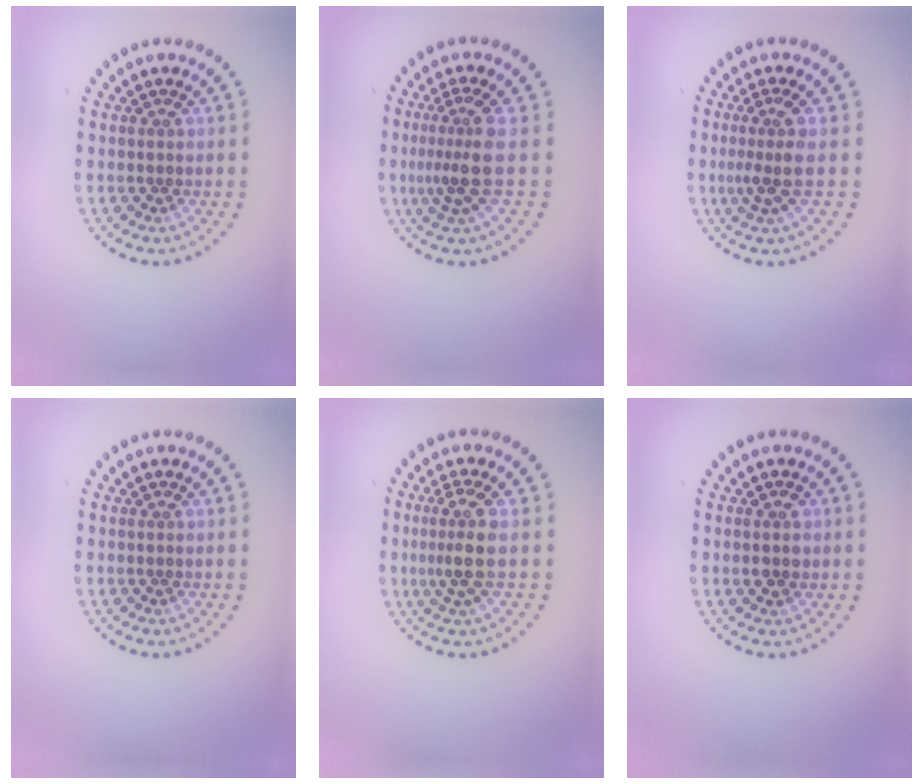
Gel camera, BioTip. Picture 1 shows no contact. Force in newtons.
{"total": 3.3, "press": 2.4, "slide": 2.3}
{"total": 2.7, "press": 2.0, "slide": 1.8}
{"total": 0.0}
{"total": 2.7, "press": 2.3, "slide": 1.5}
{"total": 1.4, "press": 1.4, "slide": 0.3}